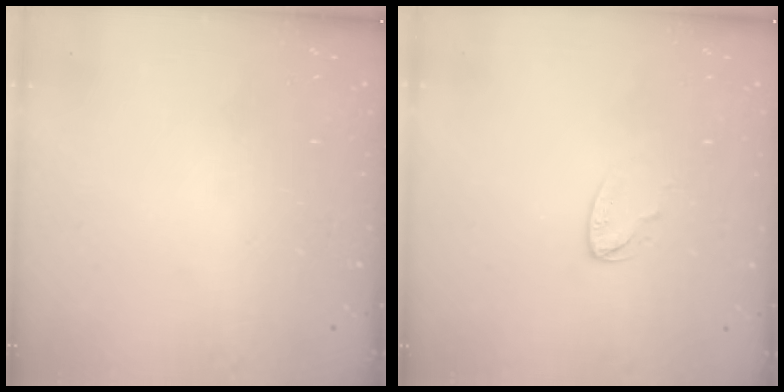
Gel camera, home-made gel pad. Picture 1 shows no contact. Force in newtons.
{"total": 3.7, "press": 3.7, "slide": 0.4}